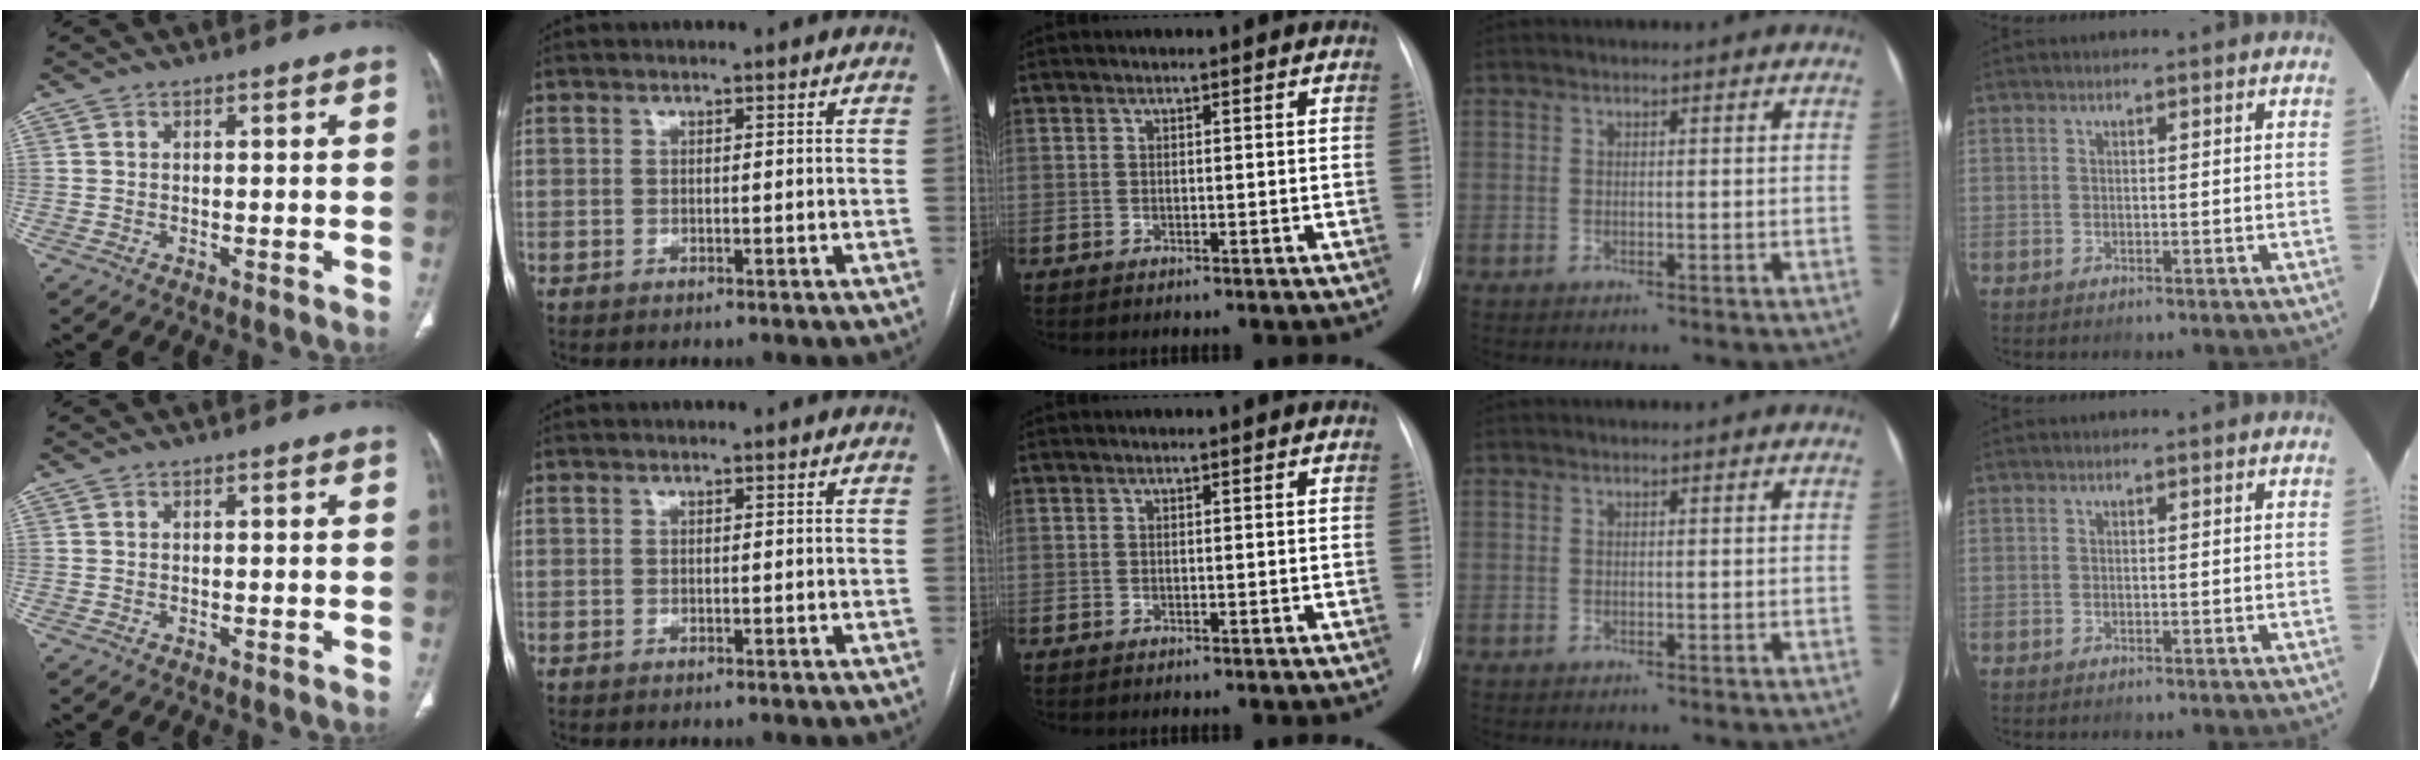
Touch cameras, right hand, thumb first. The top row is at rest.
{}